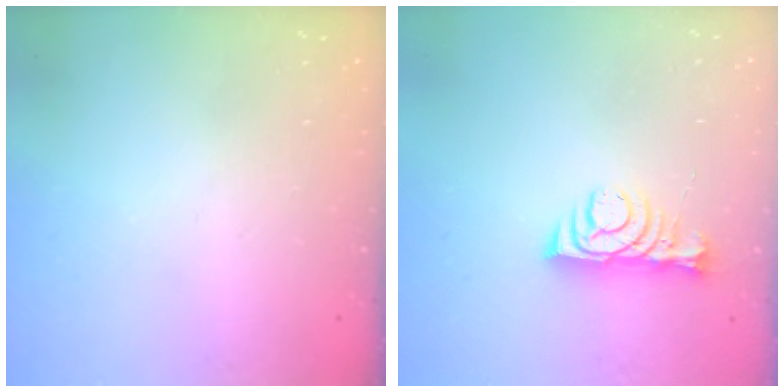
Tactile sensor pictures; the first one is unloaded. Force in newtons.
{"total": 7.0, "press": 7.0, "slide": 0.8}